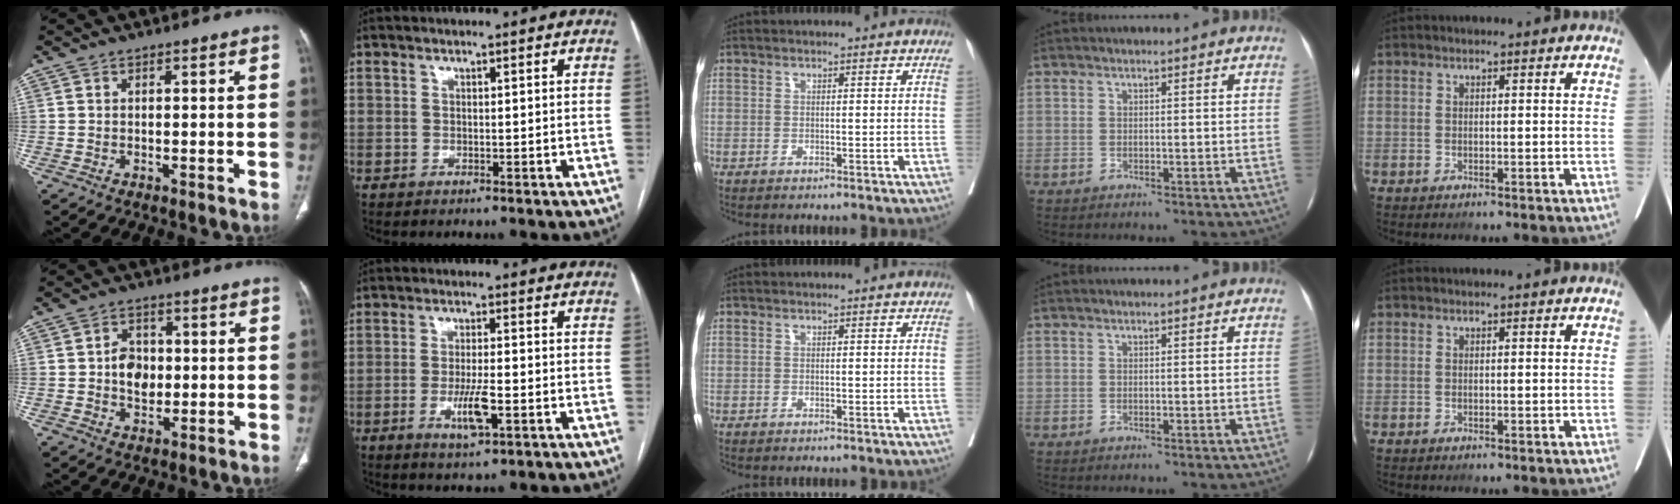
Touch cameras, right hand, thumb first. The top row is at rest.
{"thumb": {"total": 6.1, "force": [0.0, 4.7, 3.9], "torque": [-0.040, 0.004, 0.000]}, "index": {"total": 5.5, "force": [-1.9, 0.9, 5.0], "torque": [-0.096, -0.007, -0.029]}}